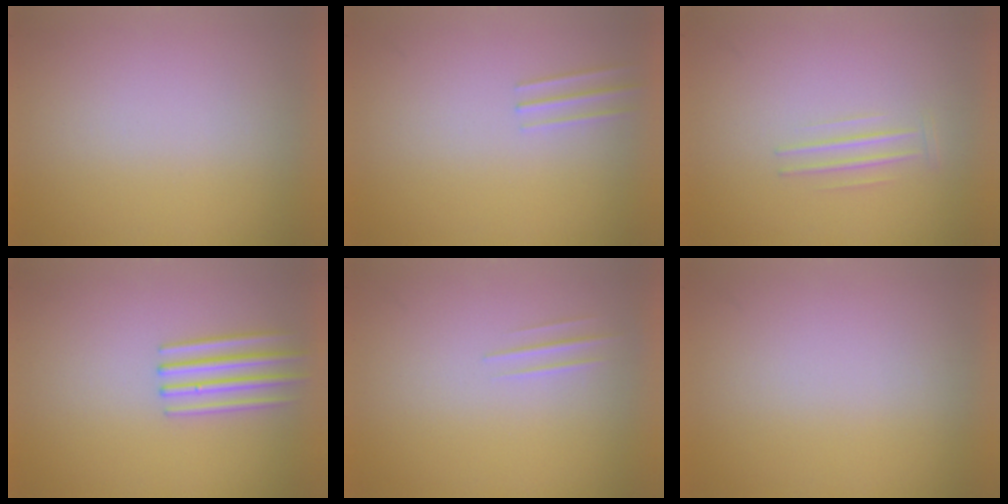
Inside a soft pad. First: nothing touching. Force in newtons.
{"total": 1.0}
{"total": 1.1}
{"total": 2.7}
{"total": 1.1}
{"total": 0.0}